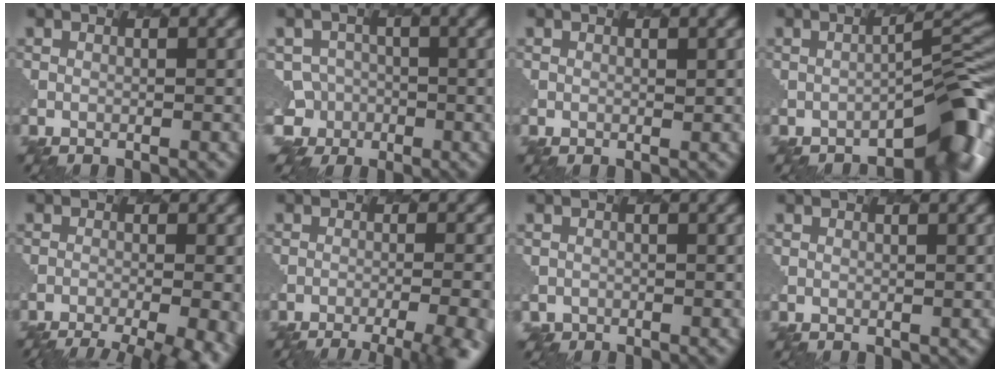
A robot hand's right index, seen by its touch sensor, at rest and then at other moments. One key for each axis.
{"total": 4.5, "fx": -2.8, "fy": 3.2, "fz": -1.5, "tx": 0.033, "ty": 0.002, "tz": -0.038}
{"total": 0.0}
{"total": 5.3, "fx": -3.6, "fy": 1.0, "fz": 3.6, "tx": -0.050, "ty": 0.015, "tz": -0.051}
{"total": 10.9, "fx": -7.7, "fy": 3.4, "fz": 7.0, "tx": -0.065, "ty": -0.006, "tz": -0.075}
{"total": 10.3, "fx": -7.5, "fy": 3.2, "fz": 6.4, "tx": -0.057, "ty": 0.001, "tz": -0.068}
{"total": 1.6, "fx": -1.1, "fy": 0.5, "fz": -1.0, "tx": 0.000, "ty": -0.003, "tz": -0.003}
{"total": 0.0}